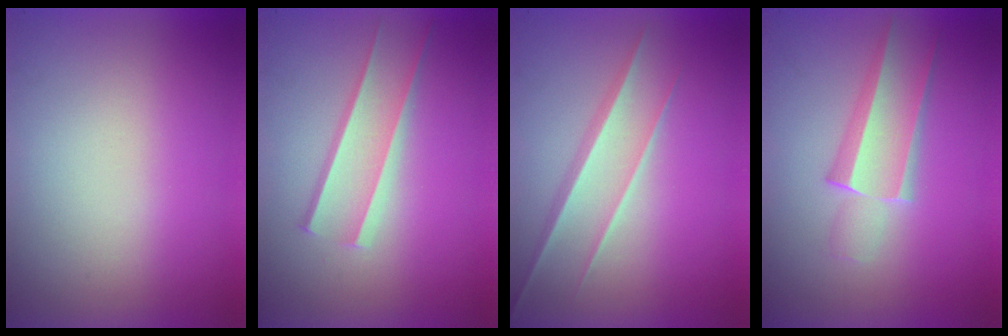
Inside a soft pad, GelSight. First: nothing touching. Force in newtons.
{"total": 1.6}
{"total": 1.5}
{"total": 2.2}